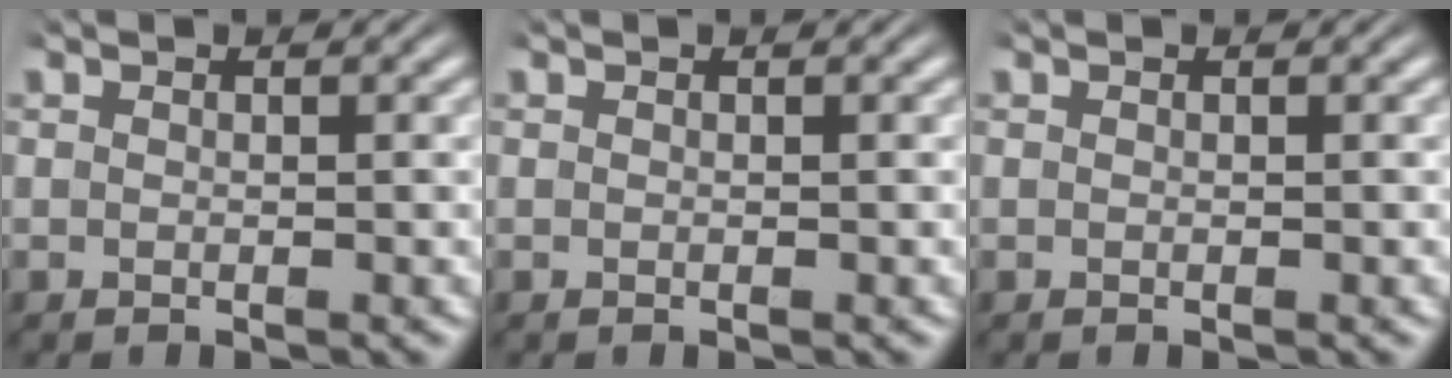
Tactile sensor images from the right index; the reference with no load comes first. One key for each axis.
{"total": 0.0}
{"total": 0.0}